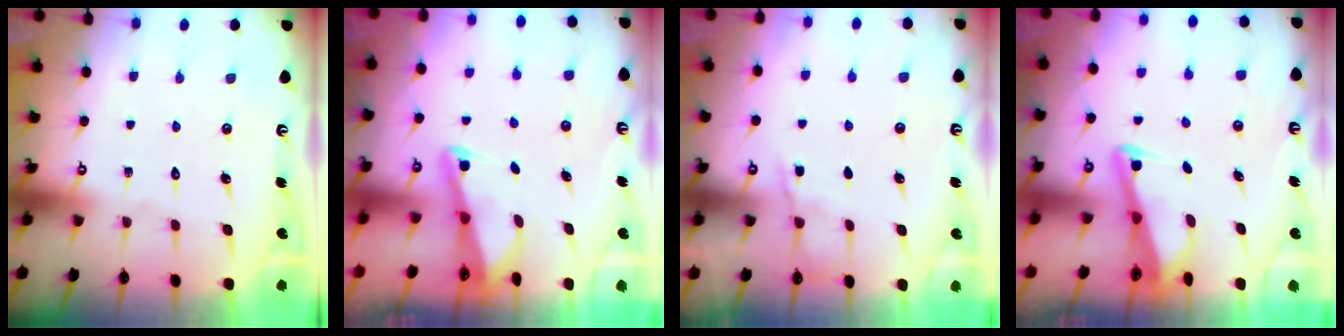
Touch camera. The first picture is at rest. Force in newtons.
{"total": 2.2, "press": 2.2, "slide": 0.3}
{"total": 3.2, "press": 3.2, "slide": 0.5}
{"total": 2.7, "press": 2.7, "slide": 0.3}